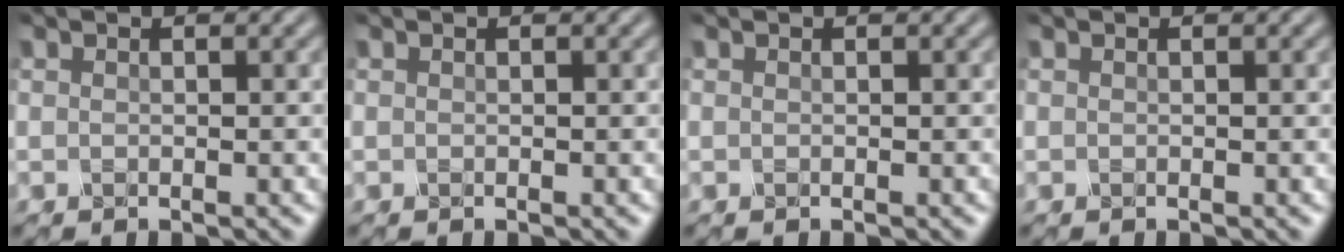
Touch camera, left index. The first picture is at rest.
{"total": 0.0}
{"total": 0.0}
{"total": 0.0}